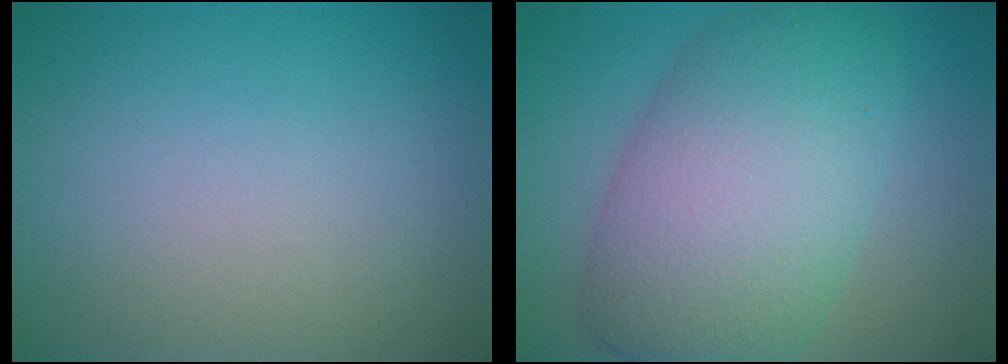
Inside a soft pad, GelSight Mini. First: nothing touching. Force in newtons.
{"total": 10.6, "press": 10.6, "slide": 0.1}